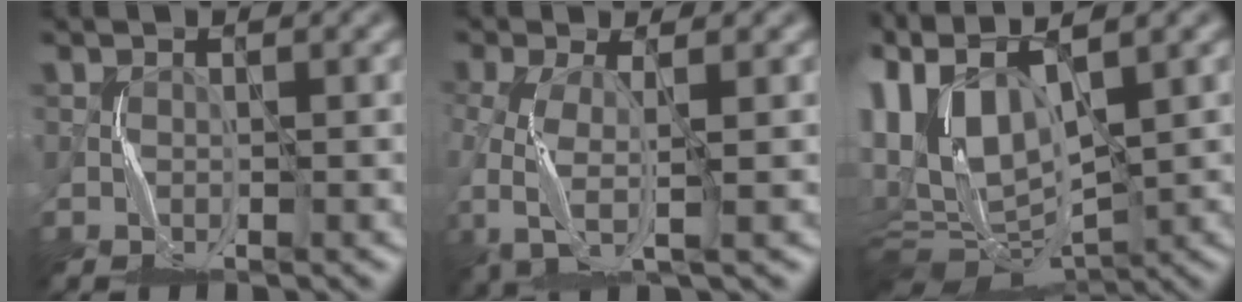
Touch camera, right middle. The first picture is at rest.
{"total": 4.4, "force": [-1.8, 1.7, 3.7], "torque": [-0.111, -0.014, -0.037]}
{"total": 11.2, "force": [2.9, 6.2, 8.8], "torque": [-0.191, 0.011, 0.057]}